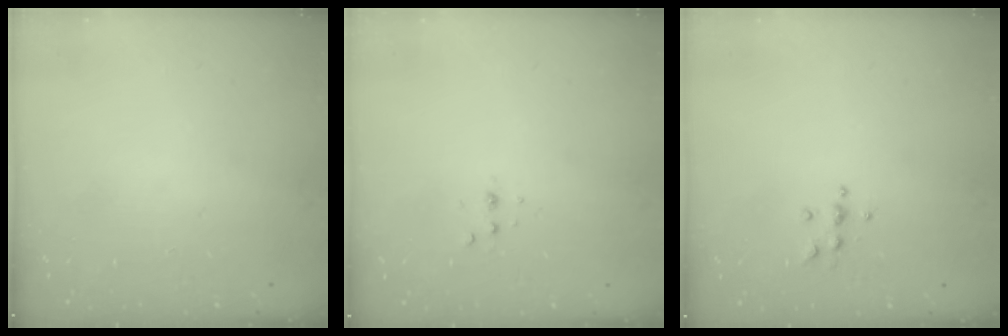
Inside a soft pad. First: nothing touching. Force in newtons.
{"total": 2.8, "press": 2.8, "slide": 0.7}
{"total": 5.6, "press": 5.6, "slide": 0.7}